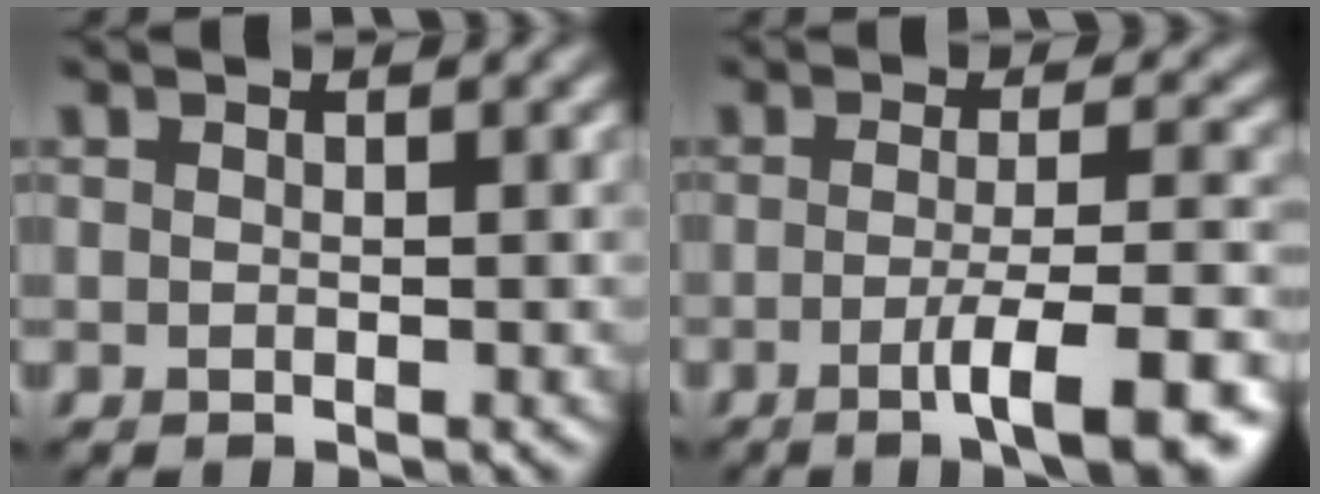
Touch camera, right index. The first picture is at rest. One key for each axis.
{"total": 8.4, "fx": -3.7, "fy": 1.9, "fz": 7.3, "tx": -0.094, "ty": 0.002, "tz": -0.054}